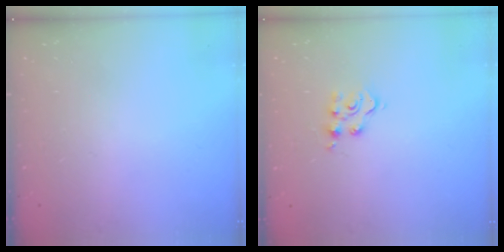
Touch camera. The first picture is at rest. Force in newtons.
{"total": 5.1, "press": 5.1, "slide": 0.5}